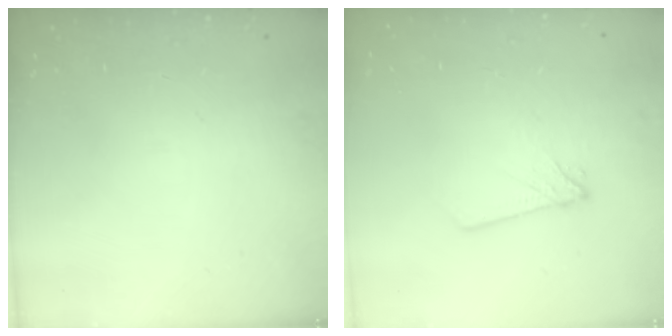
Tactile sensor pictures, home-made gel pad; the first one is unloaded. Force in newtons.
{"total": 3.8, "press": 3.7, "slide": 0.6}